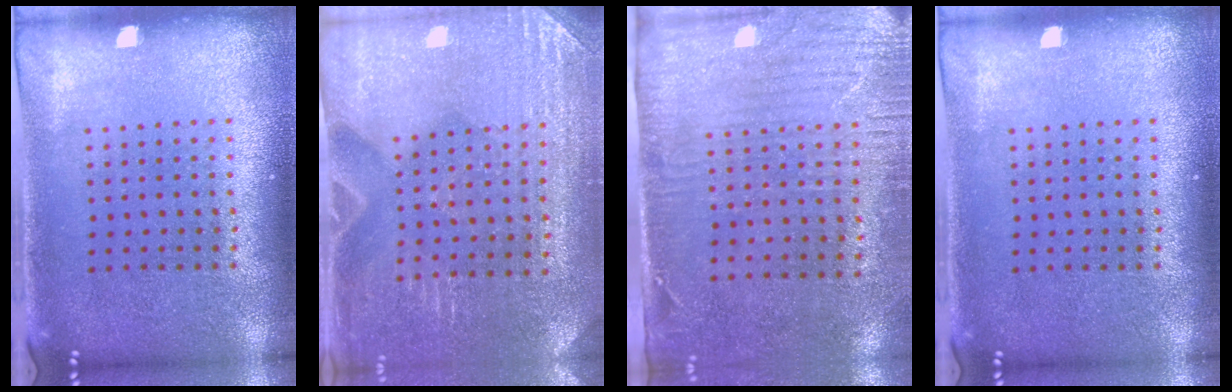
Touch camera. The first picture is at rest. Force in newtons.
{"total": 2.9, "press": 2.9, "slide": 0.3}
{"total": 3.0, "press": 2.4, "slide": 1.7}
{"total": 0.0}